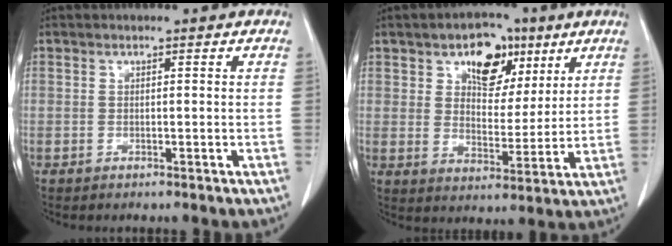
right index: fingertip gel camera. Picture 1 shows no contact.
{"total": 12.0, "force": [5.9, 7.6, 7.1], "torque": [-0.119, 0.019, 0.105]}